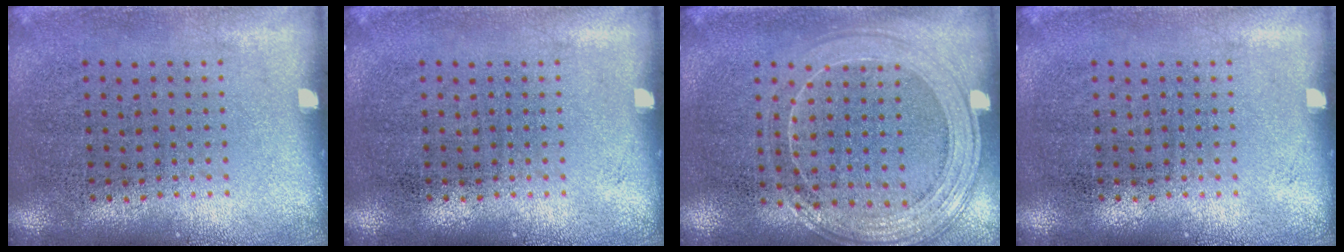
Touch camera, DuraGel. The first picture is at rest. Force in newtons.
{"total": 0.0}
{"total": 1.5, "press": 1.4, "slide": 0.3}
{"total": 0.0}